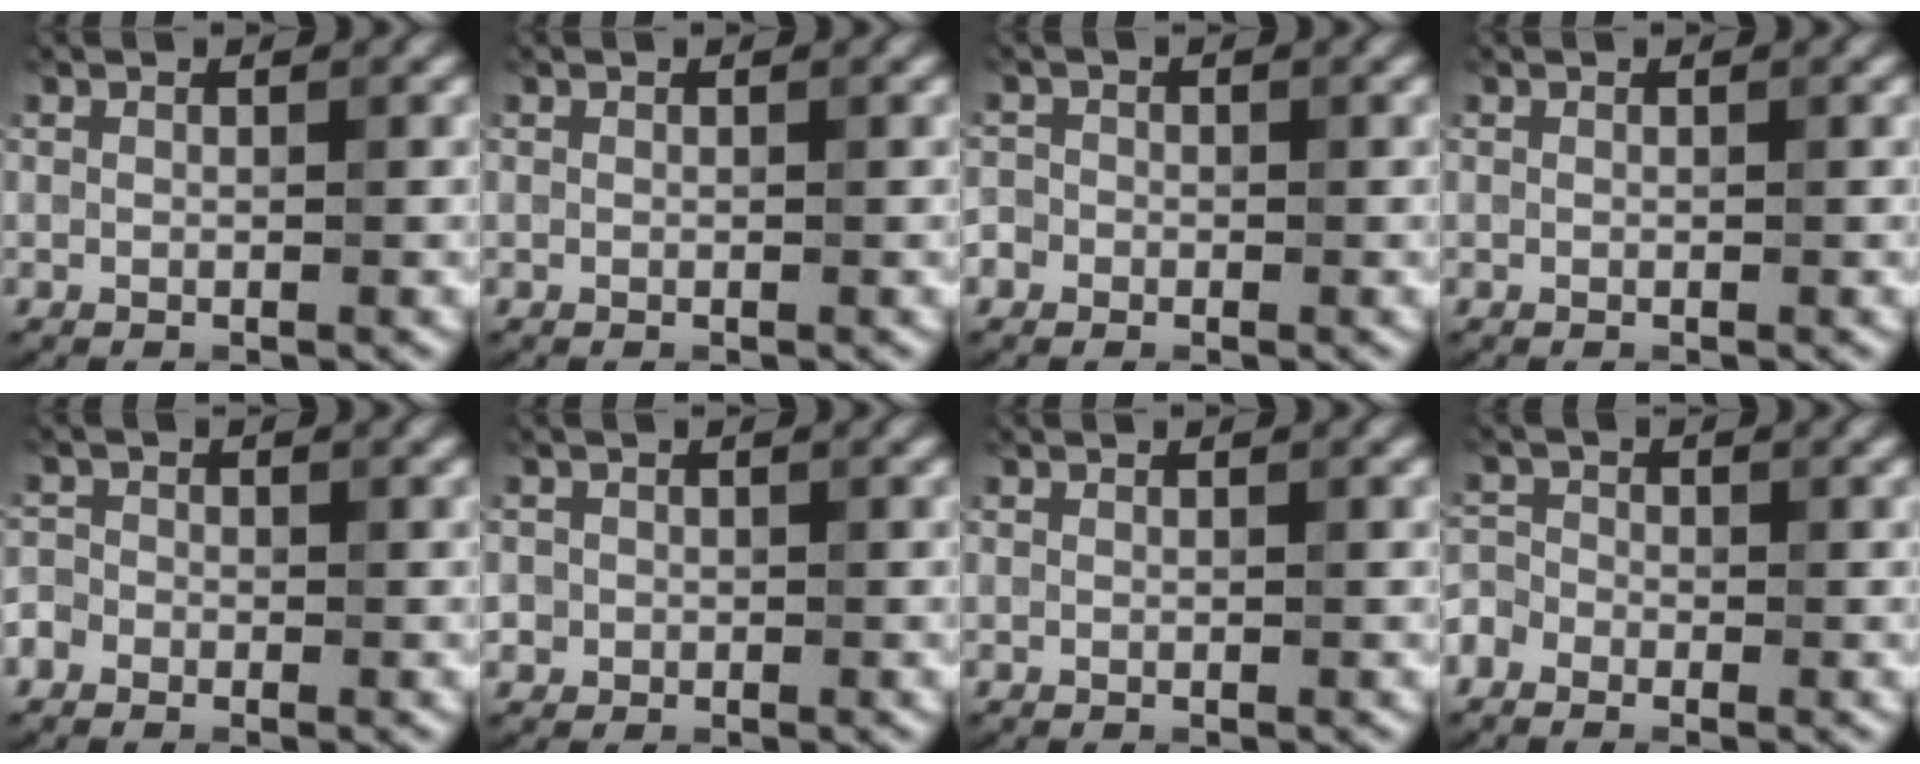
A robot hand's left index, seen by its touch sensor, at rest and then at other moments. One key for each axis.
{"total": 0.0}
{"total": 1.8, "fx": -0.5, "fy": 1.7, "fz": 0.5, "tx": 0.000, "ty": 0.015, "tz": -0.021}
{"total": 0.0}
{"total": 1.6, "fx": -0.8, "fy": 1.3, "fz": 0.4, "tx": -0.001, "ty": 0.009, "tz": -0.018}
{"total": 1.1, "fx": -0.2, "fy": 1.1, "fz": 0.1, "tx": 0.009, "ty": -0.004, "tz": -0.002}
{"total": 0.0}
{"total": 2.1, "fx": -1.3, "fy": 1.5, "fz": 0.7, "tx": -0.010, "ty": 0.011, "tz": -0.029}